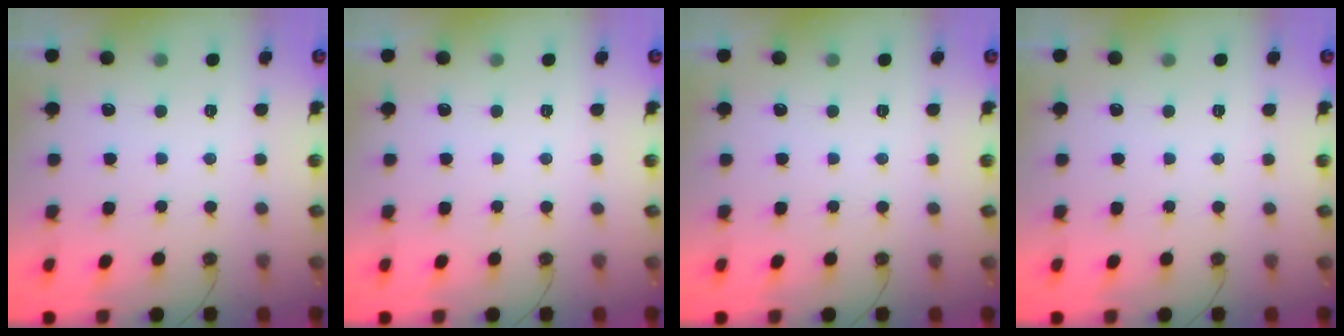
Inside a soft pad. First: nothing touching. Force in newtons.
{"total": 0.0}
{"total": 0.0}
{"total": 0.0}